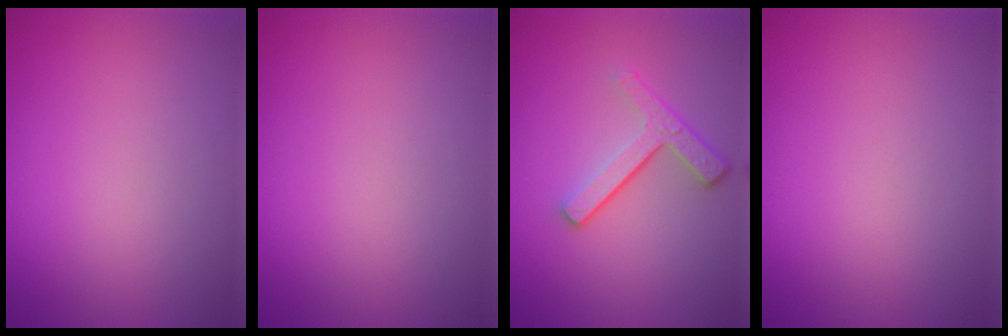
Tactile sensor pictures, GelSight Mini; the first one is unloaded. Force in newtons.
{"total": 0.0}
{"total": 3.6, "press": 2.6, "slide": 2.5}
{"total": 0.0}